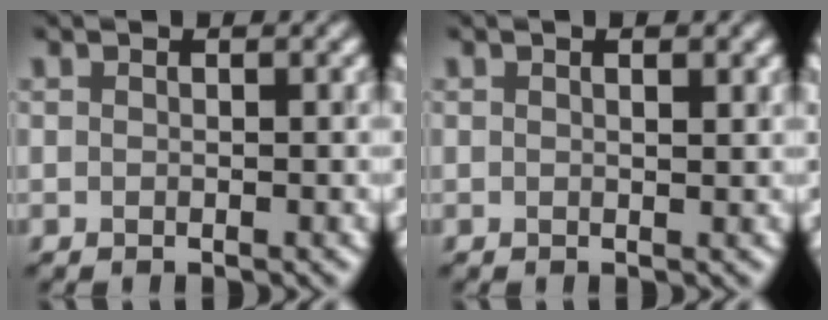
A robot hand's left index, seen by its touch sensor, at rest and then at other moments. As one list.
[{"total": 1.1, "force": [0.6, 0.2, 0.9], "torque": [-0.009, -0.002, 0.005]}]